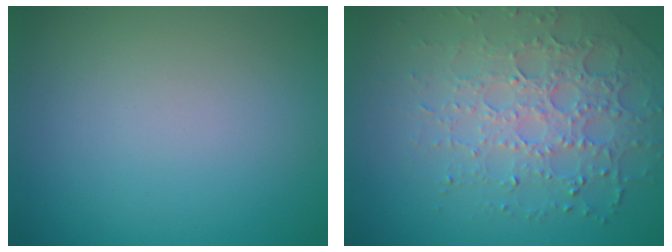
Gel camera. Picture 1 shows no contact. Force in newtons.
{"total": 4.9, "press": 4.3, "slide": 2.3}